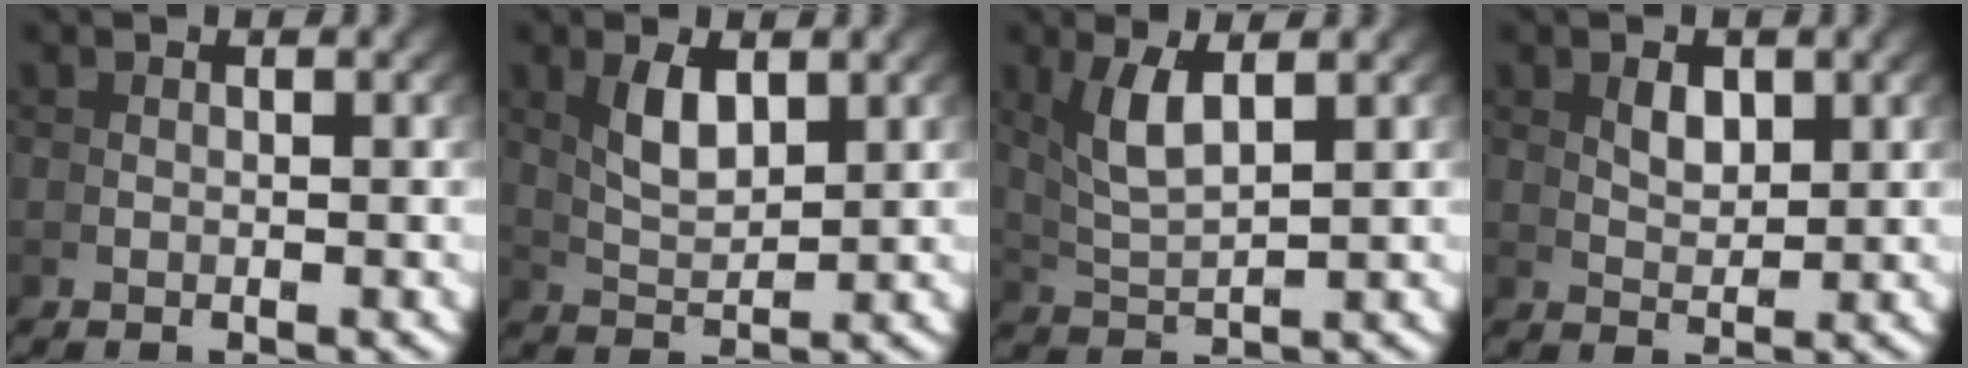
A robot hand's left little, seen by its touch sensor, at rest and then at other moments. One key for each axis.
{"total": 2.9, "fx": 1.5, "fy": 0.6, "fz": 2.4, "tx": -0.038, "ty": -0.005, "tz": 0.036}
{"total": 3.7, "fx": 1.8, "fy": 0.9, "fz": 3.0, "tx": -0.066, "ty": -0.006, "tz": 0.047}
{"total": 2.0, "fx": 1.3, "fy": 0.3, "fz": 1.4, "tx": -0.013, "ty": -0.010, "tz": 0.035}